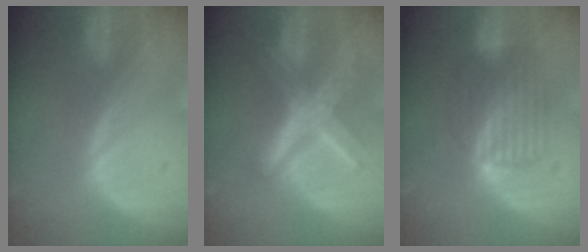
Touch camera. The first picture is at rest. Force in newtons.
{"total": 8.7, "press": 8.6, "slide": 0.8}
{"total": 6.5, "press": 6.4, "slide": 1.0}